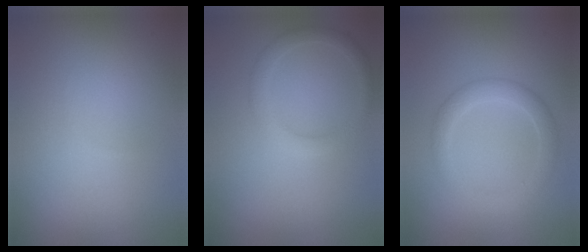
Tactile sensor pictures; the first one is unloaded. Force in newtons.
{"total": 2.0, "press": 2.0, "slide": 0.1}
{"total": 2.6, "press": 2.6, "slide": 0.1}